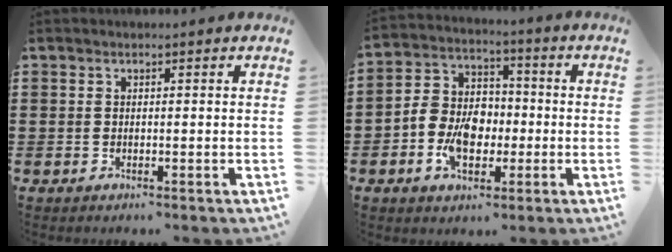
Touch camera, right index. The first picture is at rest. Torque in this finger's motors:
{"motor_torque": [2.14, 0.00, 0.34, 0.21]}